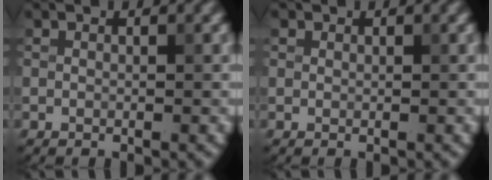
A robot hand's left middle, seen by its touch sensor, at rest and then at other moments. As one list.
[{"total": 0.6, "force": [0.4, 0.4, 0.1], "torque": [0.003, 0.000, 0.007]}]